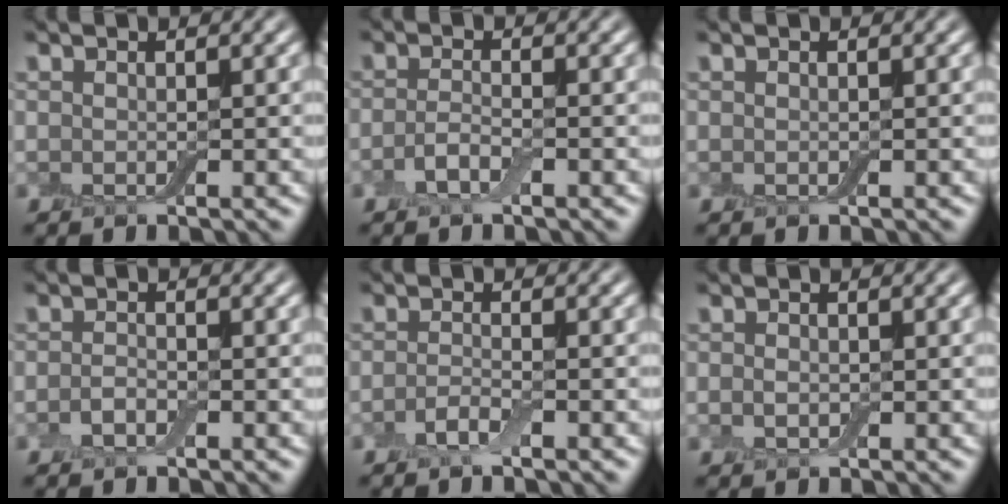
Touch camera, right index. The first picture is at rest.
{"total": 1.6, "force": [-0.8, 0.5, 1.3], "torque": [-0.033, 0.005, -0.022]}
{"total": 0.0}
{"total": 1.0, "force": [-0.5, 0.5, 0.7], "torque": [-0.018, 0.004, -0.013]}
{"total": 1.4, "force": [-0.8, 0.3, 1.1], "torque": [-0.026, 0.005, -0.021]}
{"total": 0.7, "force": [0.1, 0.6, 0.3], "torque": [-0.007, 0.002, 0.000]}